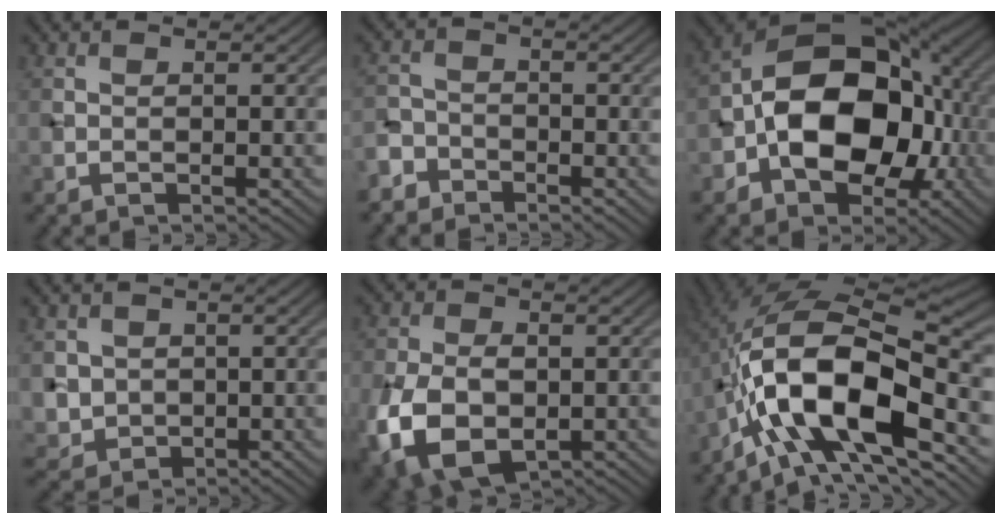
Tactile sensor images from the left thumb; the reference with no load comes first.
{"total": 3.1, "force": [-2.5, 1.7, 0.5], "torque": [-0.007, 0.002, -0.062]}
{"total": 15.2, "force": [-2.3, 10.1, 11.2], "torque": [-0.169, 0.002, -0.055]}
{"total": 3.2, "force": [0.4, 3.1, 0.8], "torque": [-0.033, -0.011, 0.006]}
{"total": 11.1, "force": [-3.5, 6.8, 8.0], "torque": [-0.183, -0.023, -0.059]}
{"total": 16.3, "force": [-4.9, 6.8, 13.9], "torque": [-0.239, 0.004, -0.095]}